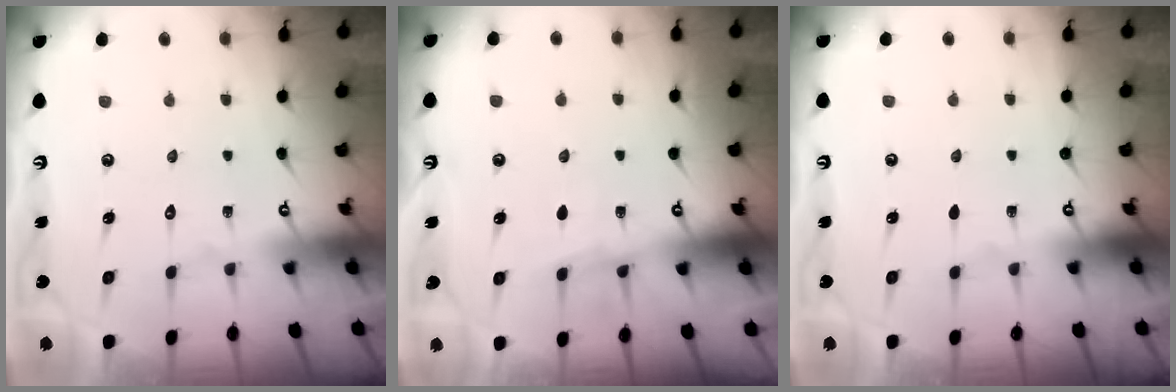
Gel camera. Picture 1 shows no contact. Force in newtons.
{"total": 3.6, "press": 3.5, "slide": 0.4}
{"total": 0.0}